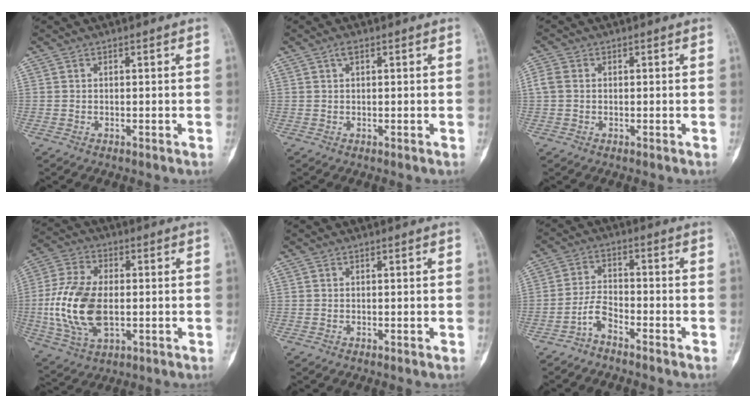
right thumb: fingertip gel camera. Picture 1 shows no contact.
{"total": 1.2, "force": [0.6, 0.5, 0.9], "torque": [-0.018, 0.005, 0.010]}
{"total": 2.5, "force": [0.1, 2.0, 1.5], "torque": [-0.038, 0.007, -0.002]}
{"total": 15.7, "force": [-1.3, 9.1, 12.7], "torque": [-0.262, 0.000, -0.020]}
{"total": 0.0}
{"total": 3.2, "force": [-2.6, 0.9, 1.6], "torque": [-0.033, 0.026, -0.053]}